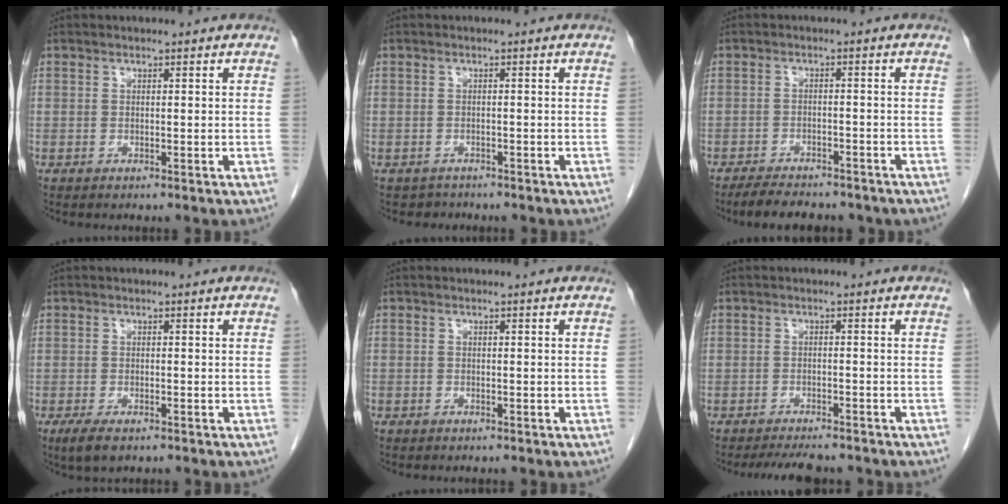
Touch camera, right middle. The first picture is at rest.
{"total": 1.9, "force": [-1.6, 0.9, -0.5], "torque": [0.001, 0.000, -0.027]}
{"total": 9.3, "force": [-7.9, 2.9, 3.9], "torque": [-0.060, -0.003, -0.107]}
{"total": 3.6, "force": [-2.4, 1.2, 2.4], "torque": [-0.050, -0.008, -0.037]}
{"total": 0.6, "force": [-0.5, 0.4, 0.1], "torque": [-0.004, 0.003, -0.010]}
{"total": 6.0, "force": [-5.4, 1.3, 2.1], "torque": [-0.025, -0.008, -0.080]}